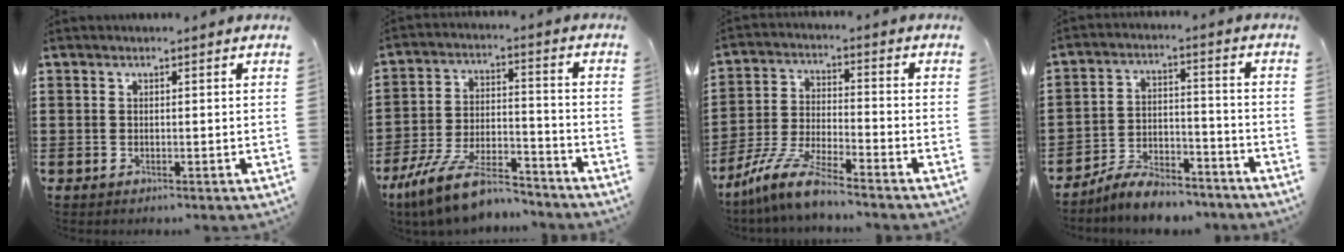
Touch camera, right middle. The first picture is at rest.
{"total": 10.9, "force": [-8.9, 2.2, 6.0], "torque": [-0.121, 0.021, -0.174]}
{"total": 8.1, "force": [-7.0, 0.2, 4.0], "torque": [-0.101, -0.008, -0.144]}
{"total": 7.1, "force": [-6.7, 1.5, 1.9], "torque": [-0.036, 0.016, -0.129]}